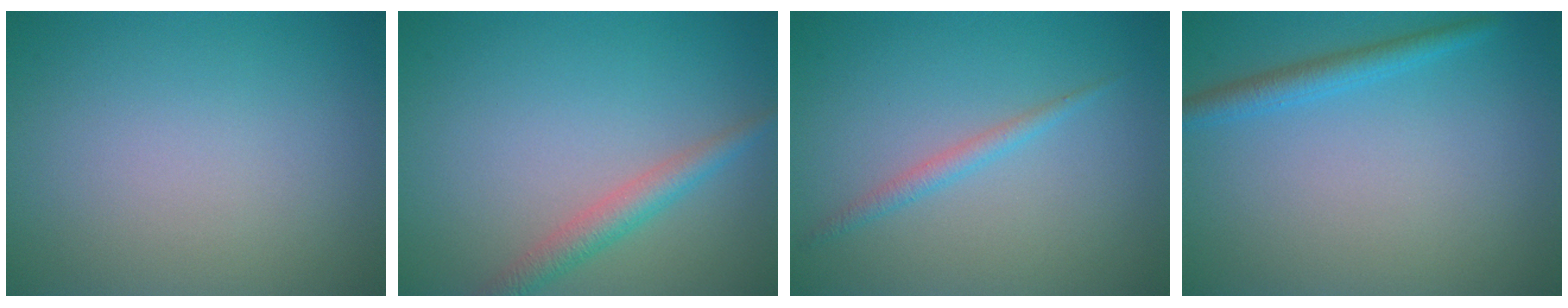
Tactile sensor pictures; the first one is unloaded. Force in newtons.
{"total": 2.5, "press": 2.5, "slide": 0.1}
{"total": 1.4, "press": 1.4, "slide": 0.1}
{"total": 2.2, "press": 2.2, "slide": 0.1}